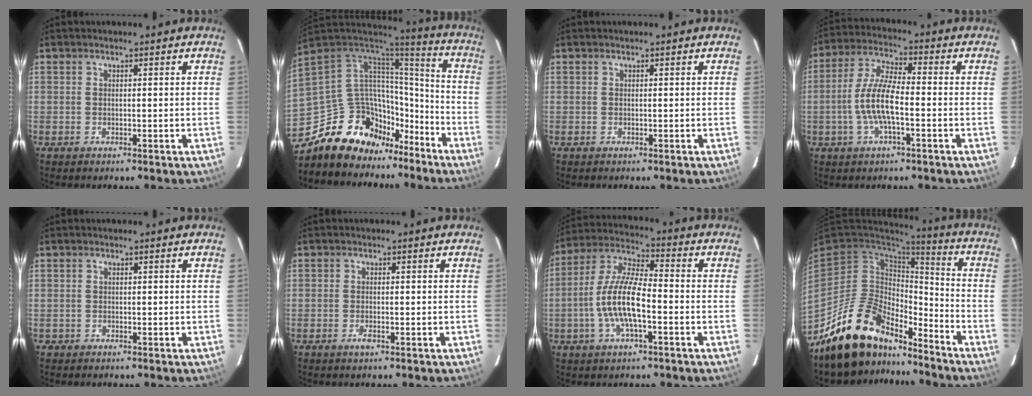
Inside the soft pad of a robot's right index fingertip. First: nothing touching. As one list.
[{"total": 19.1, "force": [-13.4, 11.7, 6.8], "torque": [-0.147, 0.037, -0.208]}, {"total": 0.0}, {"total": 9.6, "force": [-2.5, 2.6, 8.8], "torque": [-0.185, 0.004, -0.048]}, {"total": 0.8, "force": [-0.4, 0.7, -0.1], "torque": [0.000, 0.003, -0.007]}, {"total": 1.5, "force": [-0.8, 0.5, 1.2], "torque": [-0.025, -0.002, -0.015]}, {"total": 12.1, "force": [-3.3, 3.6, 11.1], "torque": [-0.230, 0.002, -0.065]}, {"total": 18.2, "force": [-14.5, 8.0, 7.5], "torque": [-0.162, 0.014, -0.244]}]